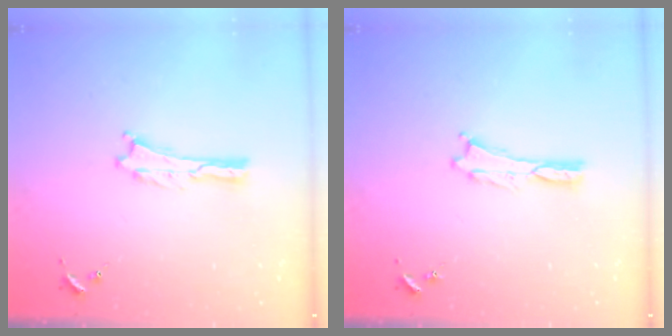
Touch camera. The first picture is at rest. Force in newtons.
{"total": 0.0}